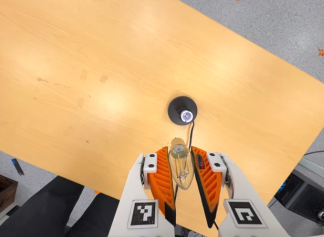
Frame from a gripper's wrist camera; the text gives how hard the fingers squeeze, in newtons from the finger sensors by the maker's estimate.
{"total": 12.6, "left": 13.5, "right": 11.7}